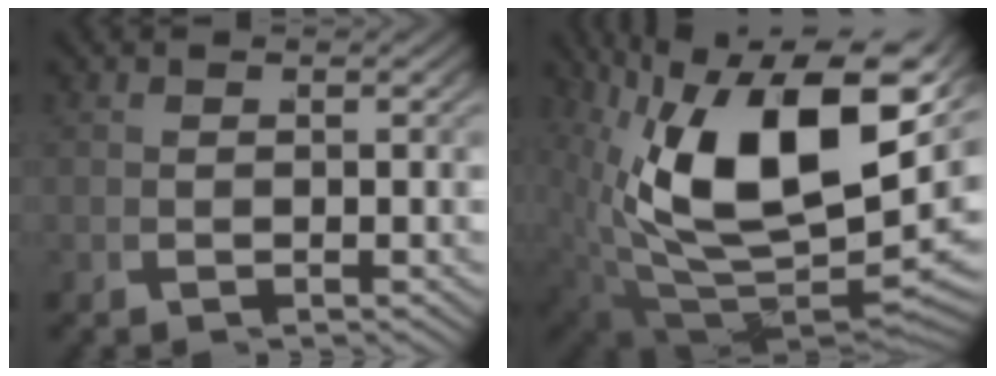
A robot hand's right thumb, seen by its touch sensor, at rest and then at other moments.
{"total": 17.0, "force": [1.2, 8.9, 14.4], "torque": [-0.289, -0.068, 0.064]}